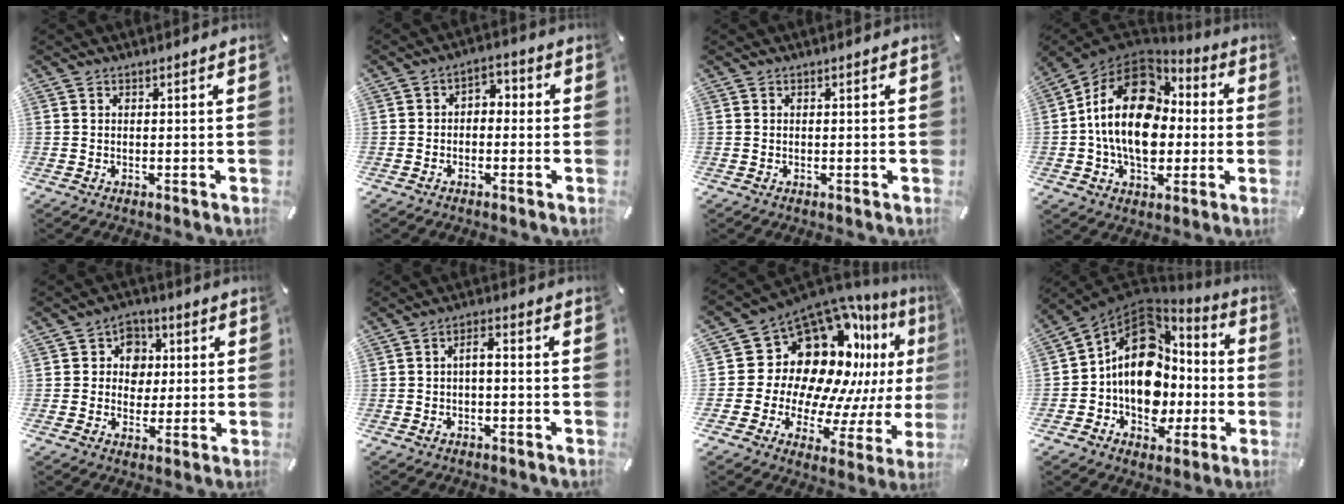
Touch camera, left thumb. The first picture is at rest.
{"total": 3.6, "force": [-2.2, 2.4, 1.5], "torque": [-0.026, 0.020, -0.043]}
{"total": 0.0}
{"total": 20.8, "force": [0.4, 15.0, 14.4], "torque": [-0.278, 0.009, 0.005]}
{"total": 7.5, "force": [0.7, 7.0, 2.8], "torque": [-0.033, 0.004, 0.008]}
{"total": 3.4, "force": [-0.8, 1.3, 3.1], "torque": [-0.055, 0.012, -0.017]}
{"total": 21.2, "force": [9.2, 14.8, 12.1], "torque": [-0.192, -0.114, 0.188]}
{"total": 17.8, "force": [-0.6, 14.1, 10.7], "torque": [-0.176, -0.005, -0.005]}